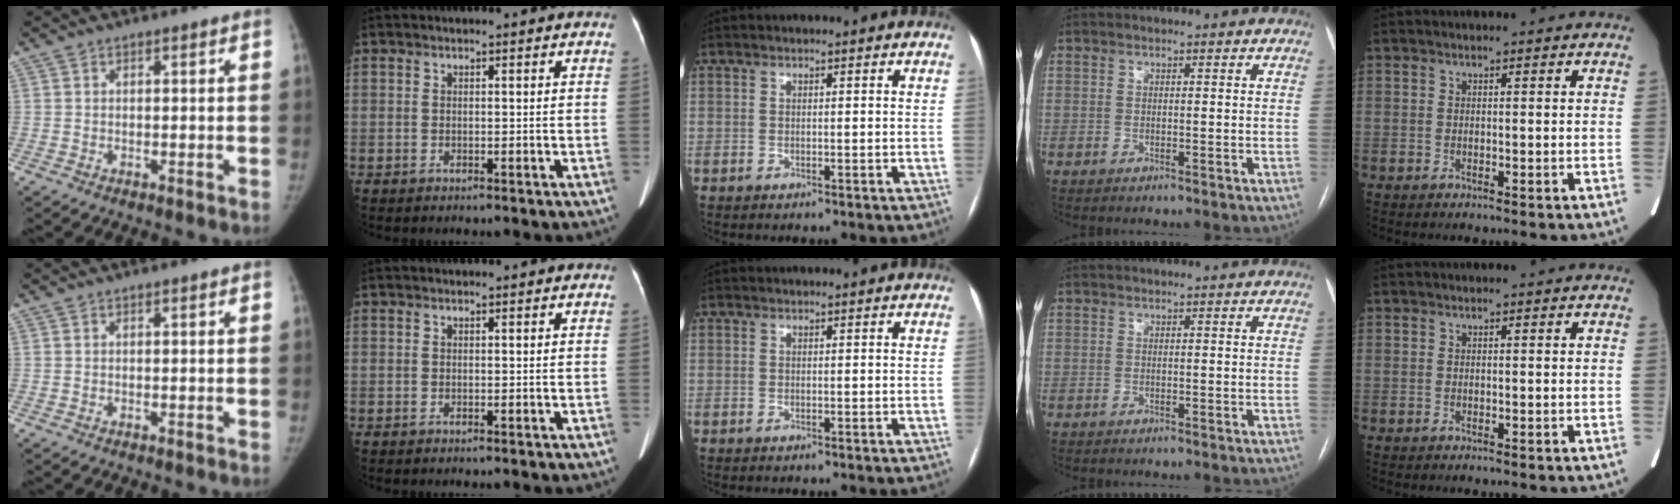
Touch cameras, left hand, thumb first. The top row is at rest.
{}